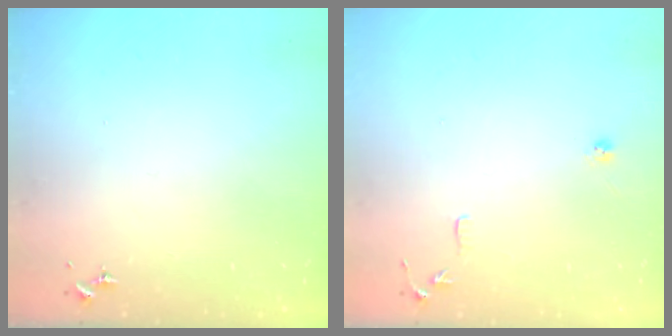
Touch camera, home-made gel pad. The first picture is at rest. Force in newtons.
{"total": 7.9, "press": 7.9, "slide": 0.8}